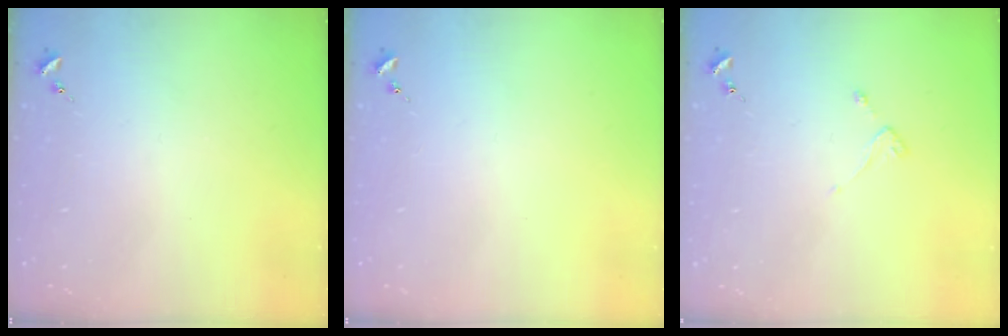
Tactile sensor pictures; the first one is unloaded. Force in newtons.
{"total": 0.0}
{"total": 2.2, "press": 2.1, "slide": 0.4}